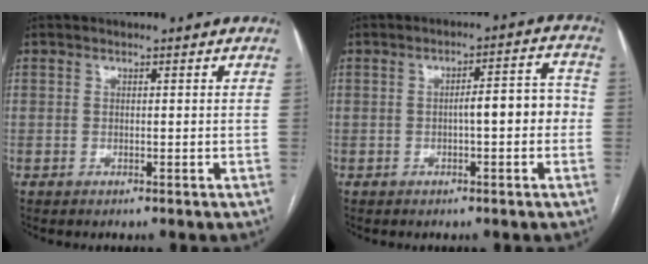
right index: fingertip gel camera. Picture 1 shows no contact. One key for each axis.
{"total": 5.9, "fx": -0.9, "fy": 1.3, "fz": 5.7, "tx": -0.076, "ty": 0.028, "tz": -0.011}